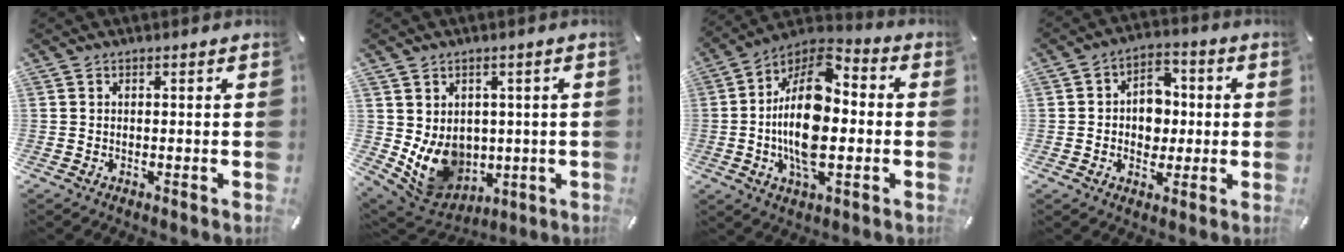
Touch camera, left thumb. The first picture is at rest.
{"total": 10.2, "force": [0.2, 9.2, 4.4], "torque": [-0.092, -0.028, 0.014]}
{"total": 18.5, "force": [-1.9, 10.0, 15.4], "torque": [-0.309, 0.001, -0.038]}
{"total": 8.4, "force": [-0.5, 7.2, 4.3], "torque": [-0.059, 0.010, -0.010]}